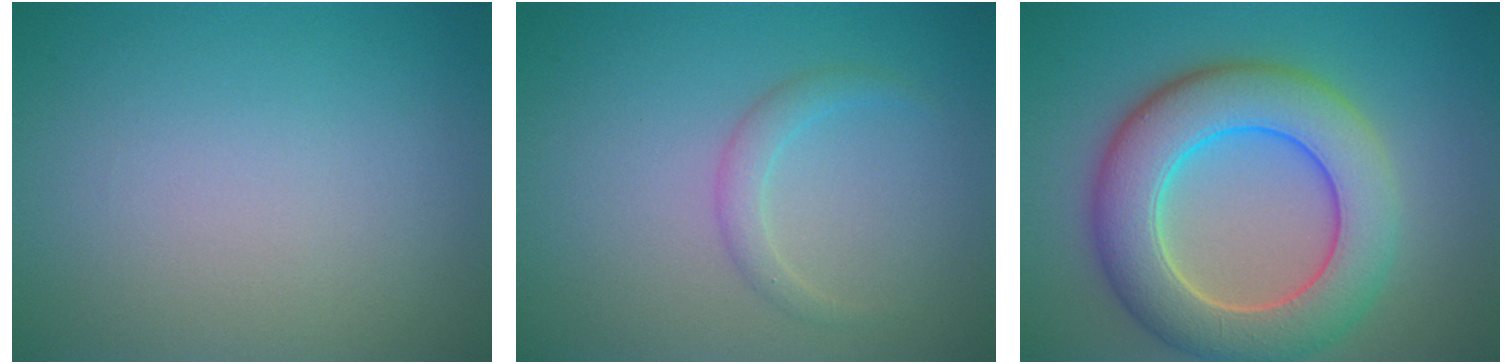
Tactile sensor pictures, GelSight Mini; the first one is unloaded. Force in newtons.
{"total": 1.5, "press": 1.5, "slide": 0.1}
{"total": 9.2, "press": 9.2, "slide": 0.4}